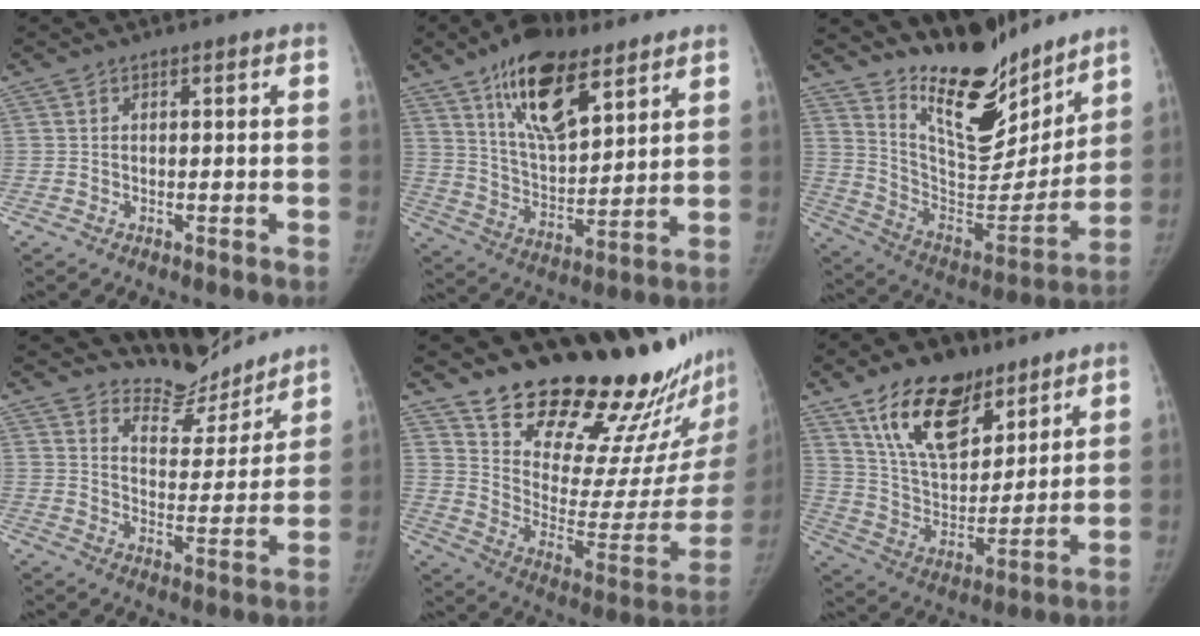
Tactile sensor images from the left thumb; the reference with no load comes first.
{"total": 17.4, "force": [10.2, 7.5, 11.9], "torque": [-0.169, -0.048, 0.180]}
{"total": 22.6, "force": [17.8, 8.6, 11.1], "torque": [-0.119, -0.127, 0.297]}
{"total": 10.2, "force": [9.9, 2.4, -0.4], "torque": [0.036, -0.097, 0.154]}
{"total": 27.5, "force": [23.1, 7.5, 13.0], "torque": [-0.152, -0.182, 0.332]}
{"total": 18.1, "force": [11.4, 9.7, 10.2], "torque": [-0.126, -0.057, 0.206]}